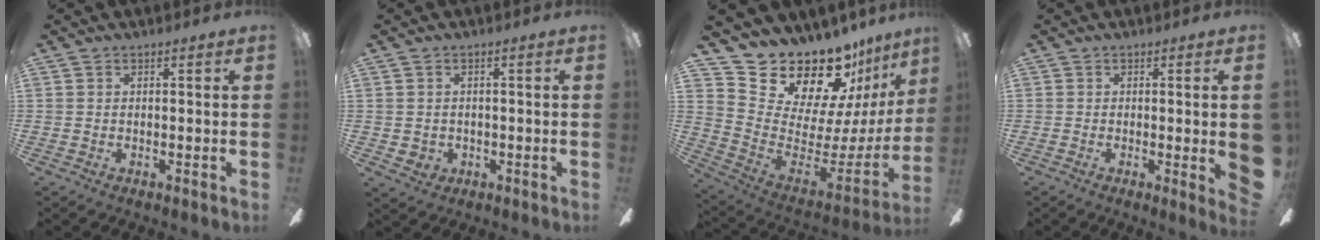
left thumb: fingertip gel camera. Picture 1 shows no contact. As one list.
[{"total": 2.3, "force": [-0.1, 1.9, 1.2], "torque": [-0.023, 0.003, -0.001]}, {"total": 20.6, "force": [18.4, 7.3, 6.0], "torque": [-0.101, -0.163, 0.339]}, {"total": 7.1, "force": [-0.7, 1.1, 7.0], "torque": [-0.092, -0.014, -0.003]}]